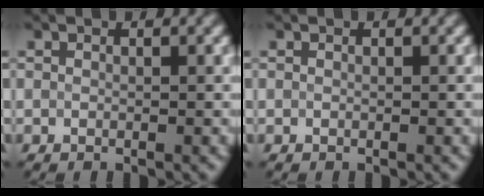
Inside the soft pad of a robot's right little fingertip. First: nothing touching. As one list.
[{"total": 0.0}]